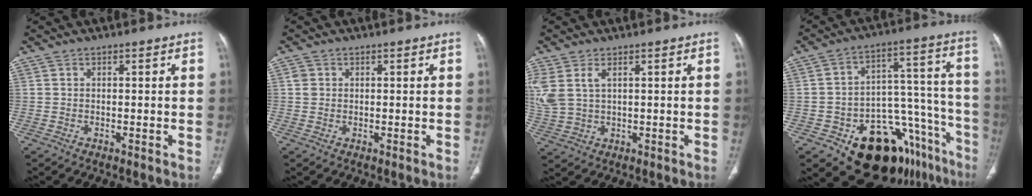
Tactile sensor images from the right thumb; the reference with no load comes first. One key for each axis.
{"total": 1.5, "fx": 0.4, "fy": 1.4, "fz": 0.5, "tx": -0.005, "ty": 0.000, "tz": 0.006}
{"total": 8.0, "fx": 2.7, "fy": 4.7, "fz": 5.8, "tx": -0.154, "ty": 0.005, "tz": 0.065}
{"total": 23.2, "fx": -13.5, "fy": 12.7, "fz": 14.0, "tx": -0.101, "ty": 0.125, "tz": -0.181}